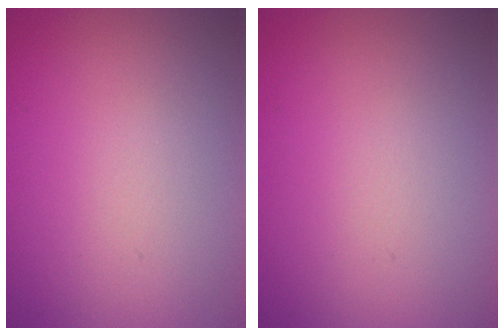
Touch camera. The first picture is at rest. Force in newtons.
{"total": 0.0}